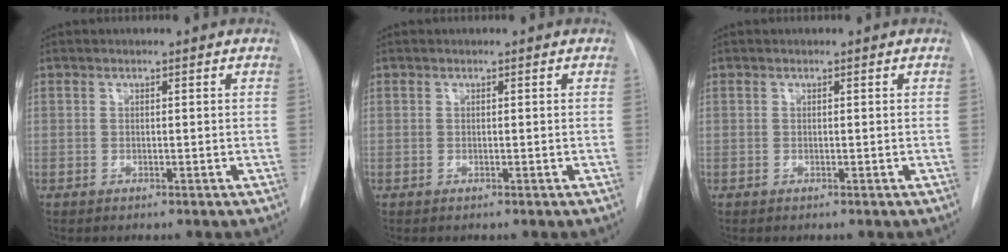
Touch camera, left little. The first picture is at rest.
{"total": 0.0}
{"total": 0.0}